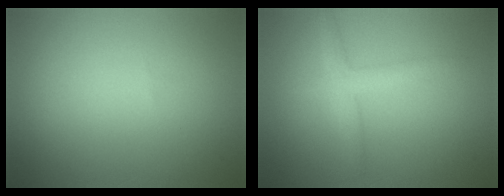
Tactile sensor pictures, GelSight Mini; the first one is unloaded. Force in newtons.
{"total": 2.4, "press": 2.4, "slide": 0.1}